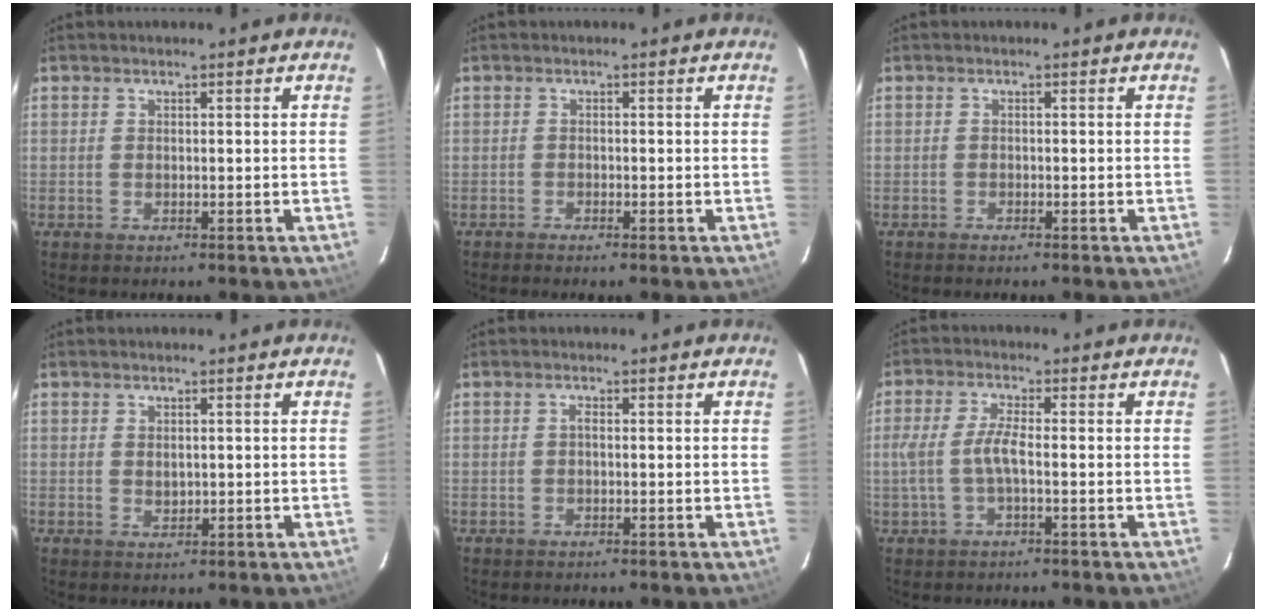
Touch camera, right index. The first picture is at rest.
{"total": 1.0, "force": [-0.9, 0.0, 0.5], "torque": [-0.015, -0.001, -0.017]}
{"total": 0.6, "force": [-0.5, 0.0, 0.2], "torque": [-0.004, -0.001, -0.011]}
{"total": 1.6, "force": [0.1, 1.2, 1.0], "torque": [-0.013, 0.000, 0.005]}
{"total": 0.6, "force": [-0.1, 0.2, 0.5], "torque": [-0.010, 0.004, -0.004]}
{"total": 5.1, "force": [-1.1, 1.0, 4.9], "torque": [-0.107, 0.003, -0.018]}